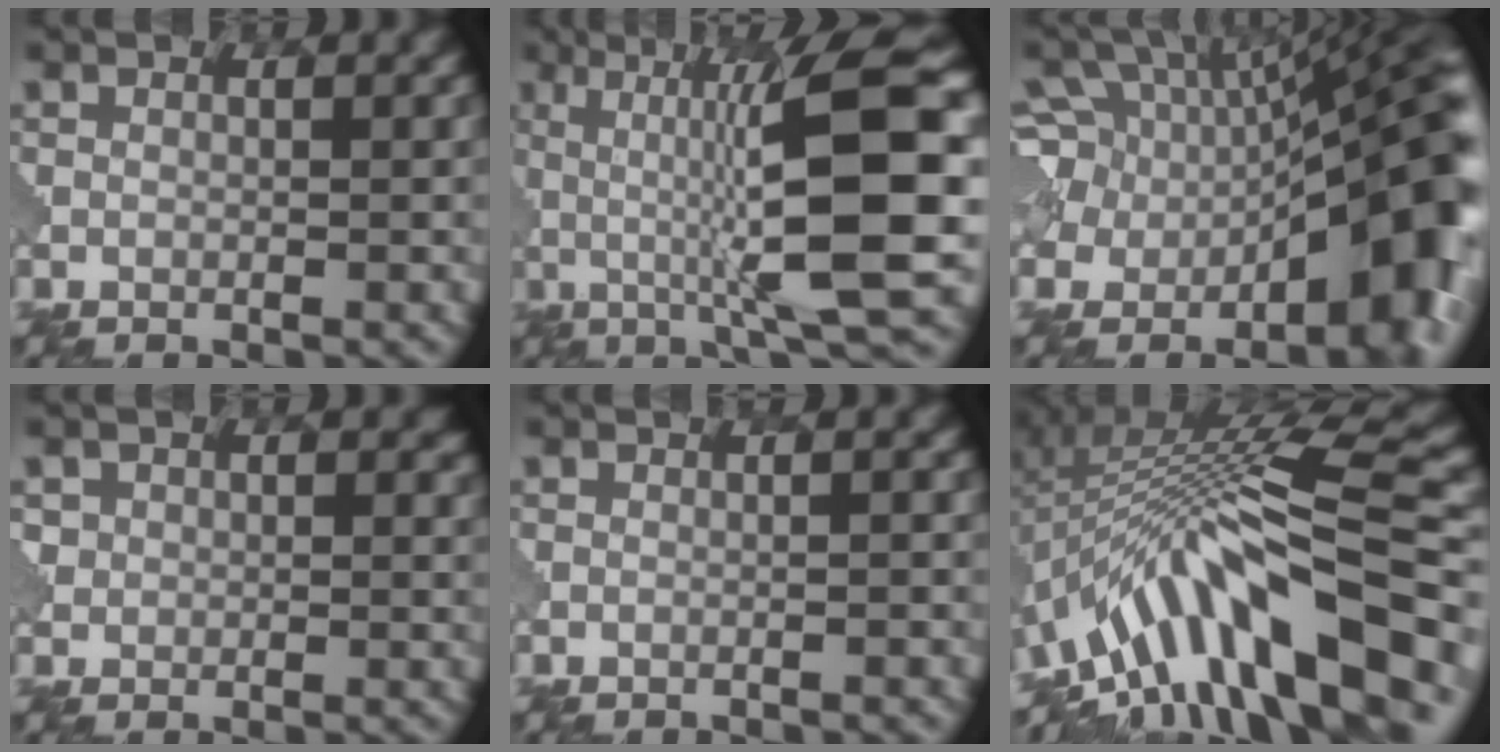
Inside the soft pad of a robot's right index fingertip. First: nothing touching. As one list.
[{"total": 11.4, "force": [-0.5, 1.8, 11.3], "torque": [-0.178, 0.009, 0.007]}, {"total": 13.0, "force": [-3.4, 7.9, 9.8], "torque": [-0.131, 0.007, -0.049]}, {"total": 3.4, "force": [1.5, 2.8, 1.3], "torque": [-0.026, 0.003, 0.036]}, {"total": 1.0, "force": [0.0, 0.5, 0.9], "torque": [0.007, 0.005, -0.016]}, {"total": 12.4, "force": [-5.5, 3.2, 10.6], "torque": [-0.173, 0.033, -0.072]}]